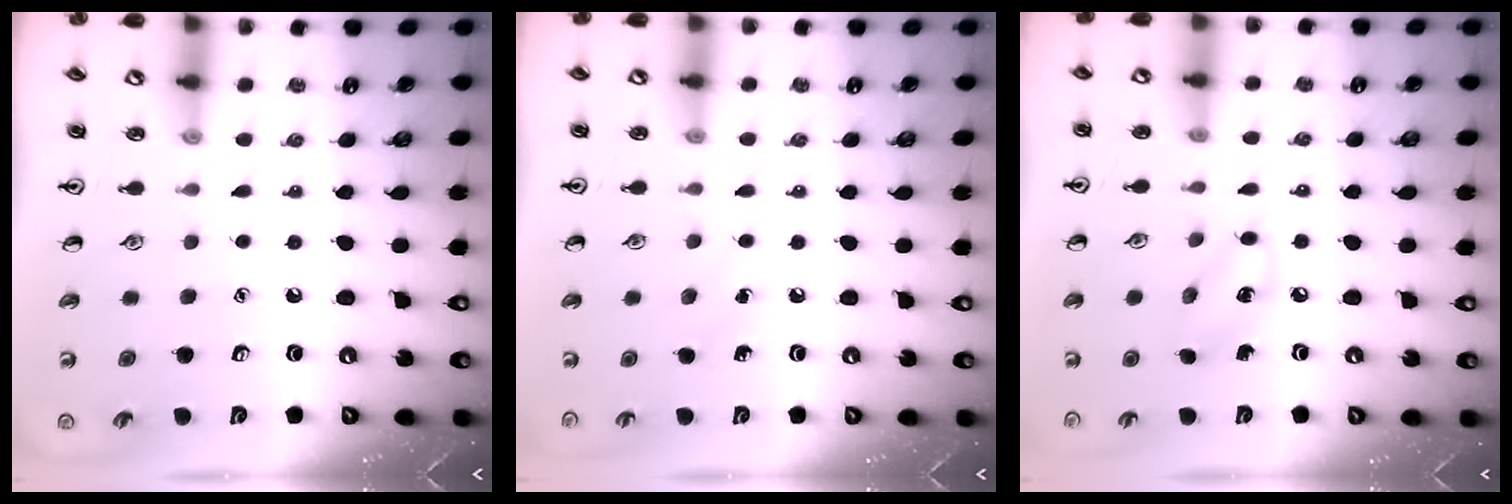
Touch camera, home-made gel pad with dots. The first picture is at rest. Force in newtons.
{"total": 3.7, "press": 3.5, "slide": 1.3}
{"total": 6.0, "press": 6.0, "slide": 0.6}